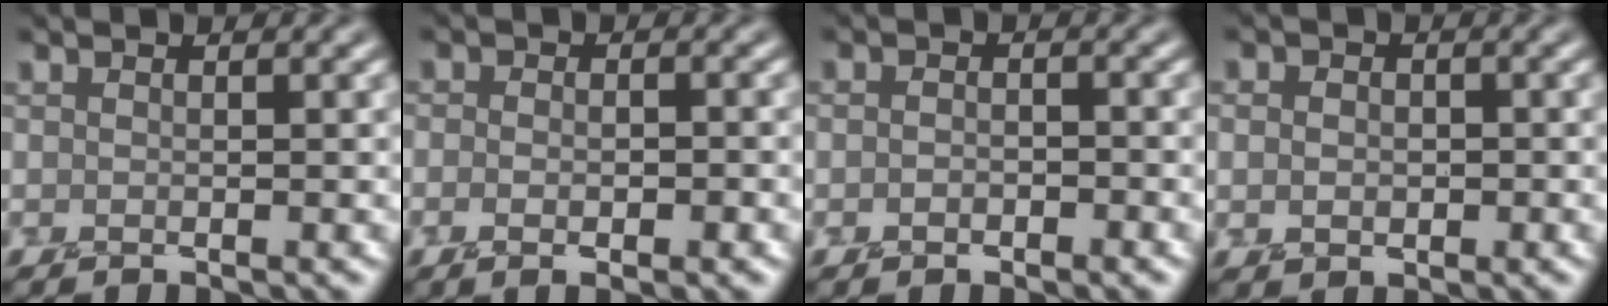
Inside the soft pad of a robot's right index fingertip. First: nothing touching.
{"total": 3.6, "force": [-0.7, 1.9, 3.0], "torque": [-0.020, 0.005, -0.013]}
{"total": 1.4, "force": [-0.5, 0.8, 1.0], "torque": [-0.011, 0.003, -0.009]}
{"total": 2.4, "force": [0.1, 2.0, 1.2], "torque": [-0.009, 0.007, -0.005]}